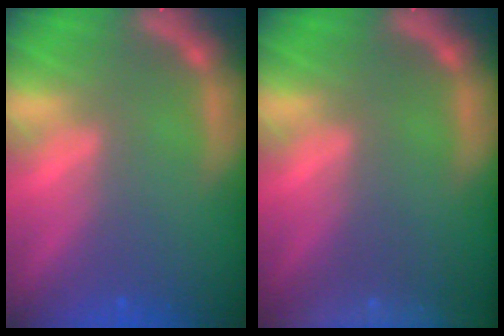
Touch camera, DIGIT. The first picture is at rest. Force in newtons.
{"total": 10.0}